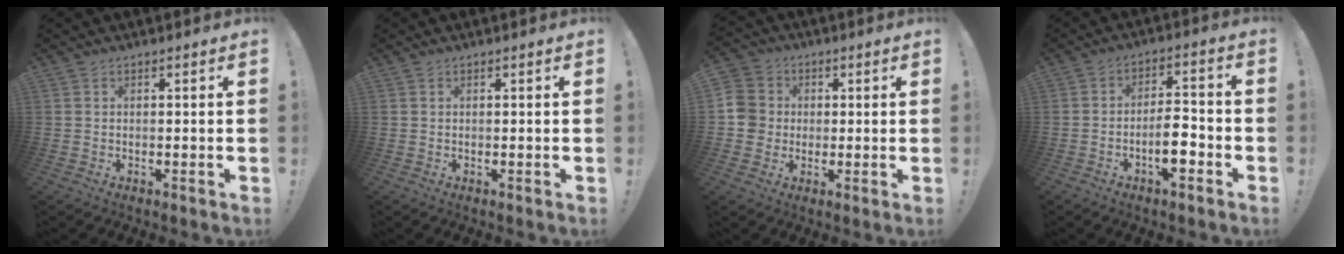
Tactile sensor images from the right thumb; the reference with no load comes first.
{"total": 0.0}
{"total": 8.6, "force": [0.2, 8.2, 2.4], "torque": [-0.045, 0.009, 0.004]}
{"total": 8.4, "force": [-3.3, 3.0, 7.1], "torque": [-0.115, 0.012, -0.057]}